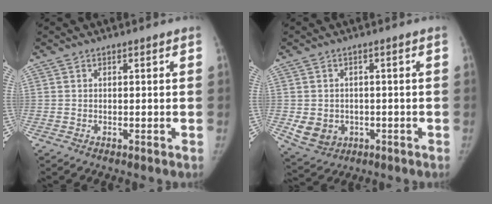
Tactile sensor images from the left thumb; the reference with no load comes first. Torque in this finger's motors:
{"motor_torque": [0.01, 0.03, 0.51, -0.51, 0.01]}